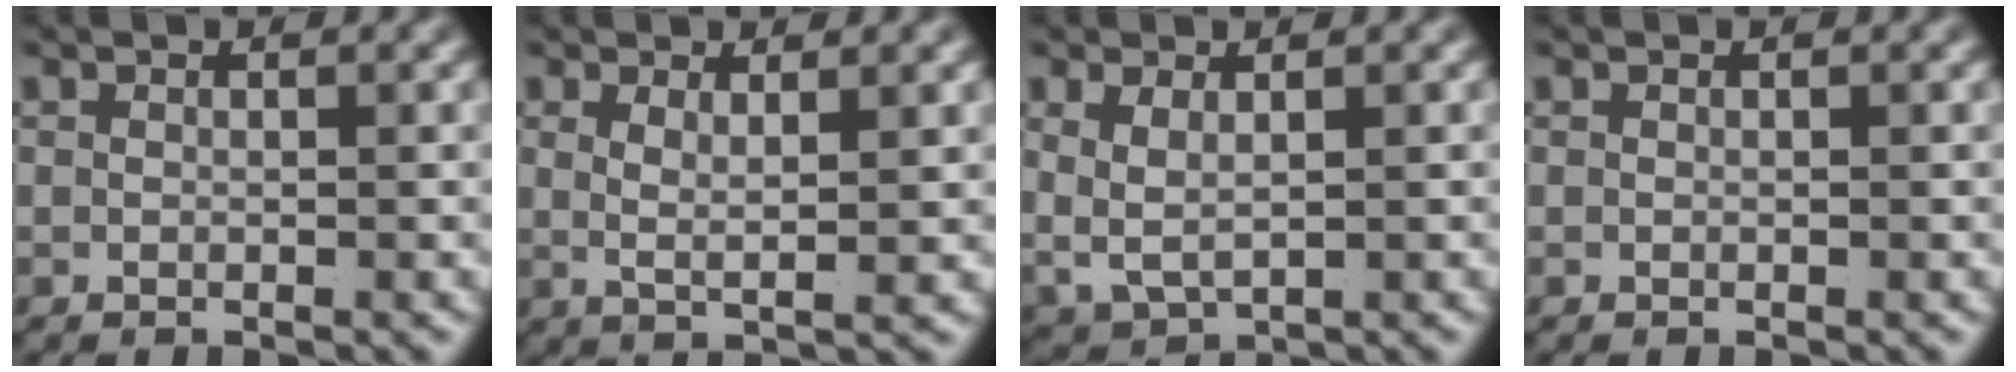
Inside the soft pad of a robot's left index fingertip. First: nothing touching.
{"total": 2.7, "force": [0.8, 0.6, 2.5], "torque": [-0.051, -0.012, 0.022]}
{"total": 3.9, "force": [0.5, 3.0, 2.4], "torque": [-0.067, -0.014, 0.022]}
{"total": 0.0}